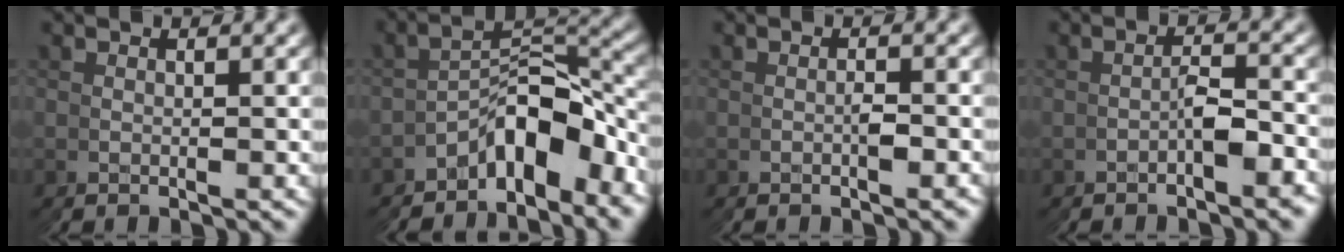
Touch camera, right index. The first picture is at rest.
{"total": 6.6, "force": [-5.0, 2.7, 3.3], "torque": [-0.031, 0.001, -0.073]}
{"total": 0.8, "force": [-0.4, 0.3, 0.7], "torque": [-0.012, -0.002, -0.003]}
{"total": 1.6, "force": [-1.2, 0.5, 1.0], "torque": [-0.013, -0.006, -0.018]}